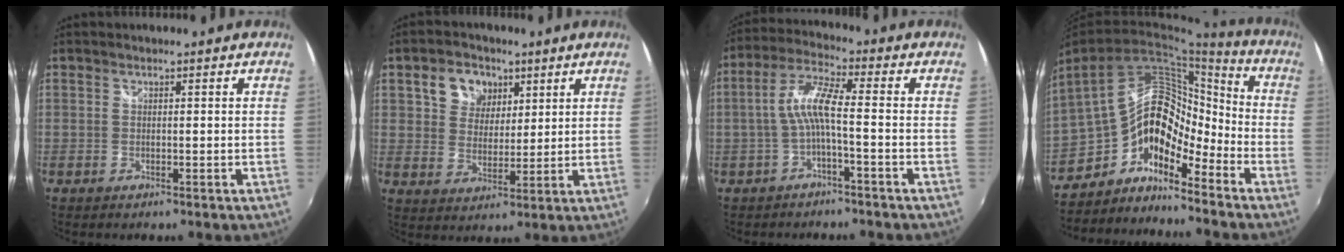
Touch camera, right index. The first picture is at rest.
{"total": 7.9, "force": [3.7, 6.1, 3.3], "torque": [-0.064, 0.021, 0.067]}
{"total": 6.5, "force": [-1.7, 0.6, 6.2], "torque": [-0.145, 0.015, -0.031]}
{"total": 14.6, "force": [-8.1, 8.5, 8.7], "torque": [-0.156, 0.018, -0.163]}